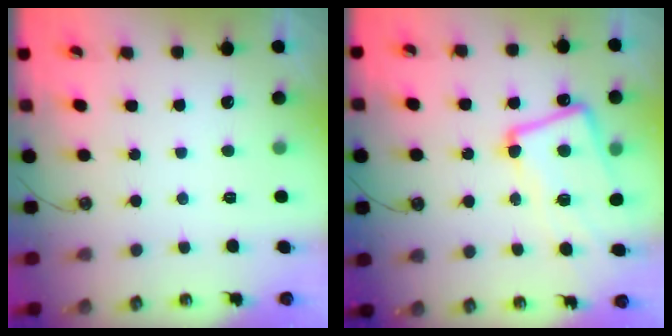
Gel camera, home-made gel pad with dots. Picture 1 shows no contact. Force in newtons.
{"total": 7.9, "press": 7.7, "slide": 1.6}